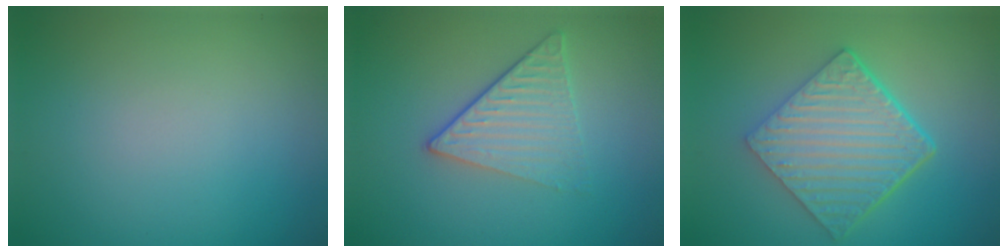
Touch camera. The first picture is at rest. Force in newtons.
{"total": 3.4, "press": 2.8, "slide": 1.9}
{"total": 6.6, "press": 4.6, "slide": 4.7}